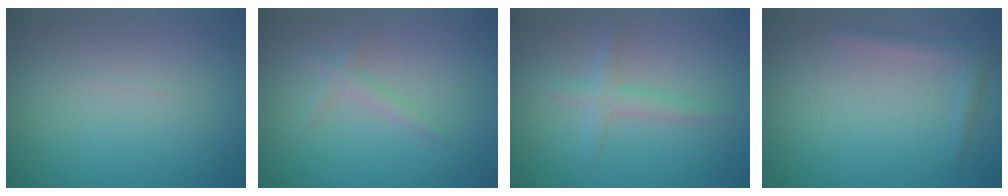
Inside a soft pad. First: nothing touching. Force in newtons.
{"total": 1.3, "press": 1.3, "slide": 0.1}
{"total": 1.9, "press": 1.9, "slide": 0.1}
{"total": 1.5, "press": 1.5, "slide": 0.1}